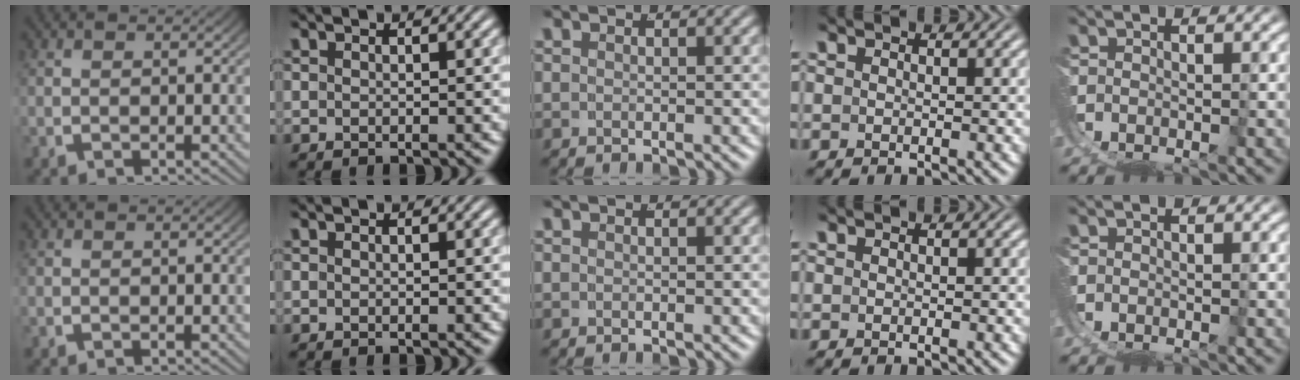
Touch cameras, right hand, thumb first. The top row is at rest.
{}